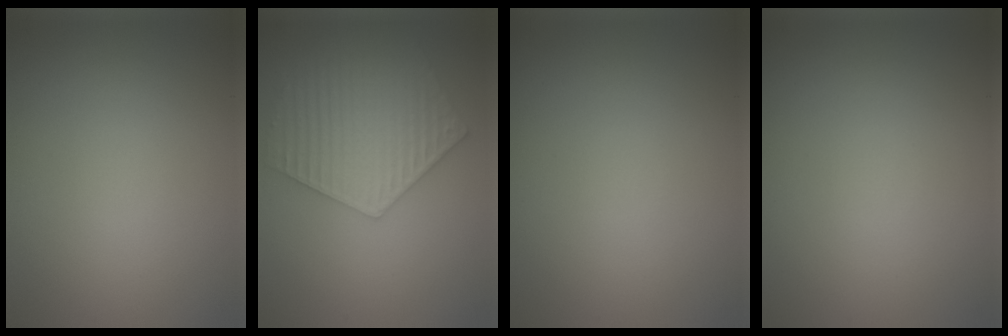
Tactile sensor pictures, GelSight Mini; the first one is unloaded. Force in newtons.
{"total": 5.9, "press": 5.1, "slide": 3.0}
{"total": 0.0}
{"total": 0.0}